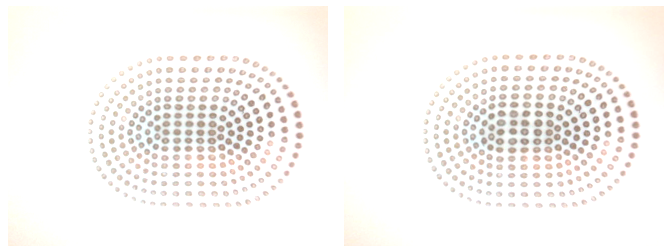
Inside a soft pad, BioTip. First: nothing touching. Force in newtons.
{"total": 2.9, "press": 2.9, "slide": 0.1}